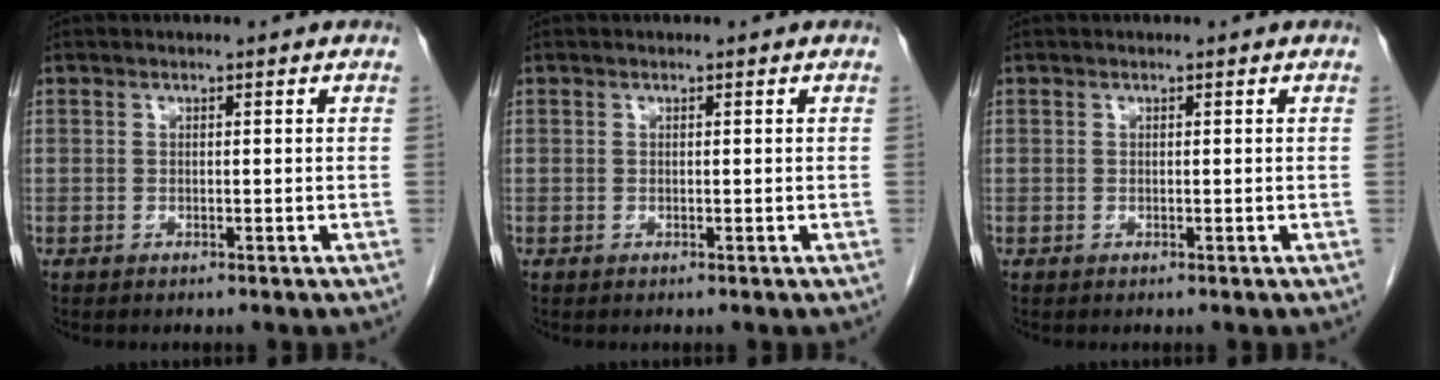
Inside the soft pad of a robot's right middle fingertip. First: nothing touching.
{"total": 0.0}
{"total": 0.0}